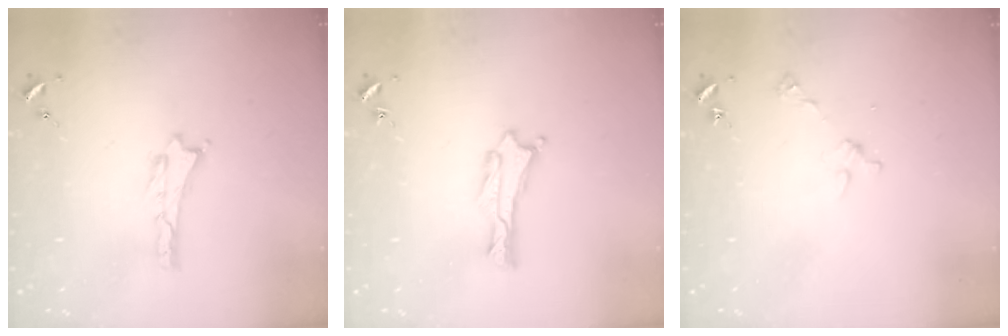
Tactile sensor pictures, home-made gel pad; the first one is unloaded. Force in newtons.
{"total": 0.0}
{"total": 2.9, "press": 2.9, "slide": 0.2}